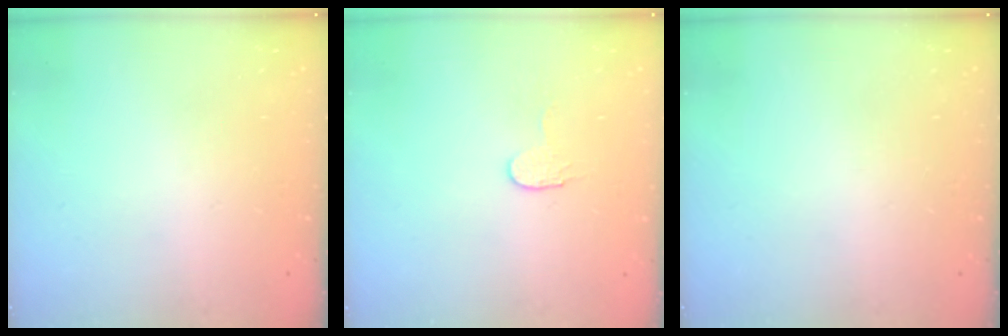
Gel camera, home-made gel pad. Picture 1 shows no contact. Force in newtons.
{"total": 3.2, "press": 3.2, "slide": 0.3}
{"total": 0.0}